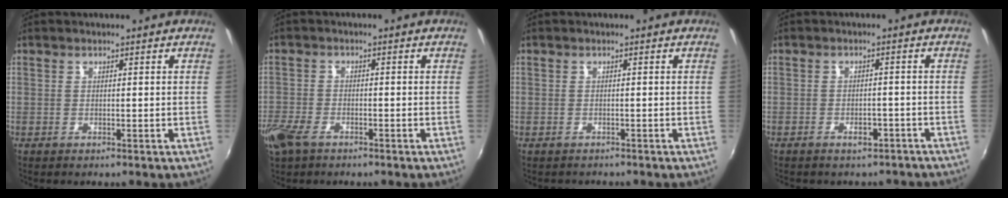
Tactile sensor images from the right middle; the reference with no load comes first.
{"total": 7.6, "force": [-4.8, 4.1, 4.2], "torque": [-0.116, -0.016, -0.096]}
{"total": 1.2, "force": [-1.0, 0.7, -0.1], "torque": [-0.004, 0.001, -0.015]}
{"total": 4.7, "force": [-3.9, 2.3, 1.5], "torque": [-0.025, 0.007, -0.041]}